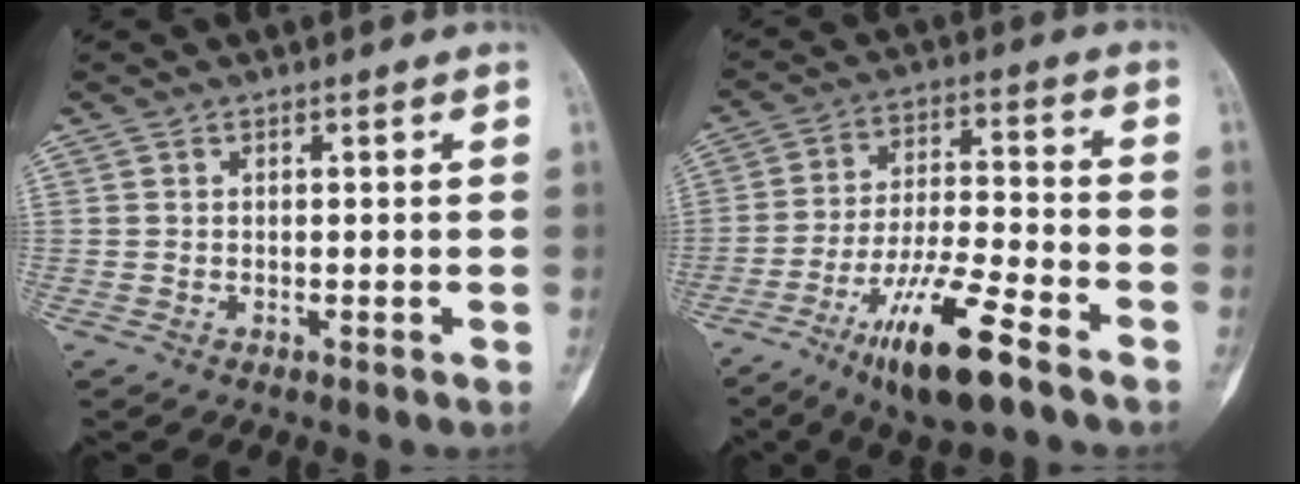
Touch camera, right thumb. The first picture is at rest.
{"total": 14.8, "force": [-8.9, 2.8, 11.5], "torque": [-0.216, 0.038, -0.158]}